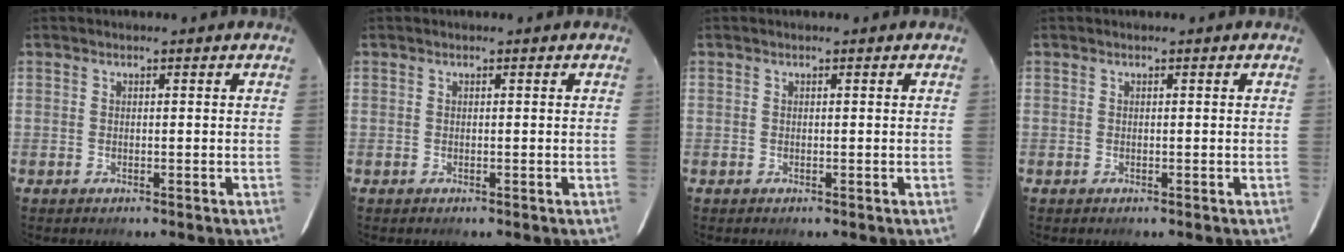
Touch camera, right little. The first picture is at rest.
{"total": 0.0}
{"total": 0.0}
{"total": 0.0}